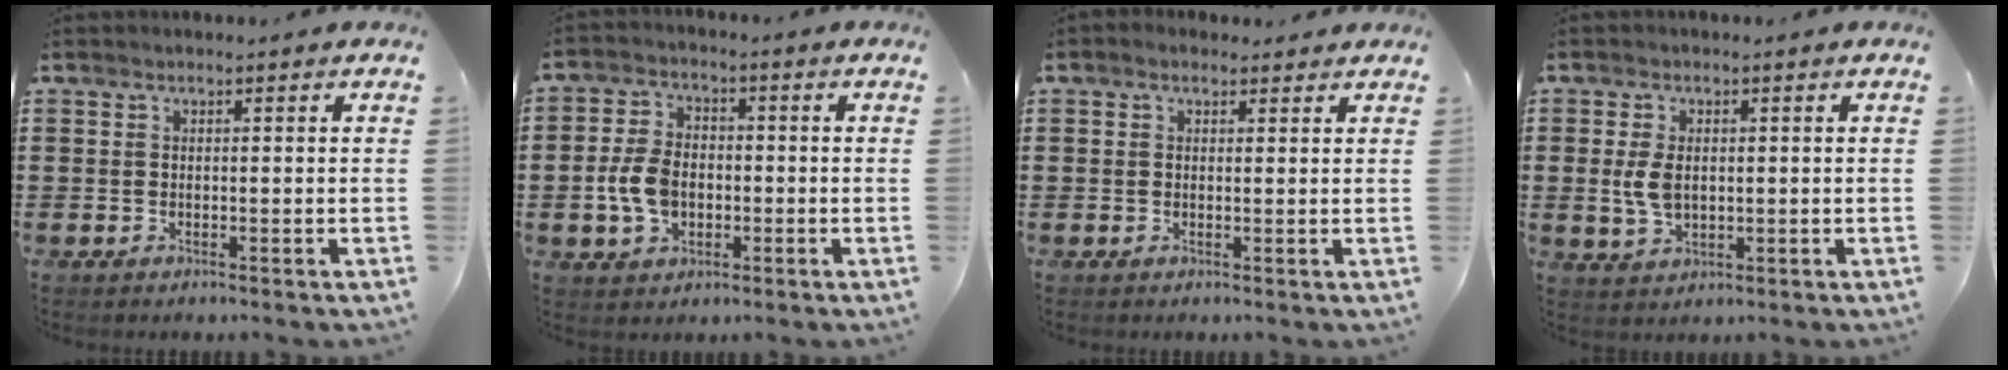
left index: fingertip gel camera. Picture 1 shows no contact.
{"total": 6.6, "force": [-1.2, 4.4, 4.8], "torque": [-0.122, 0.001, -0.029]}
{"total": 1.1, "force": [0.7, 0.7, 0.3], "torque": [-0.008, 0.007, 0.013]}
{"total": 4.5, "force": [0.3, 2.7, 3.6], "torque": [-0.095, -0.001, 0.000]}